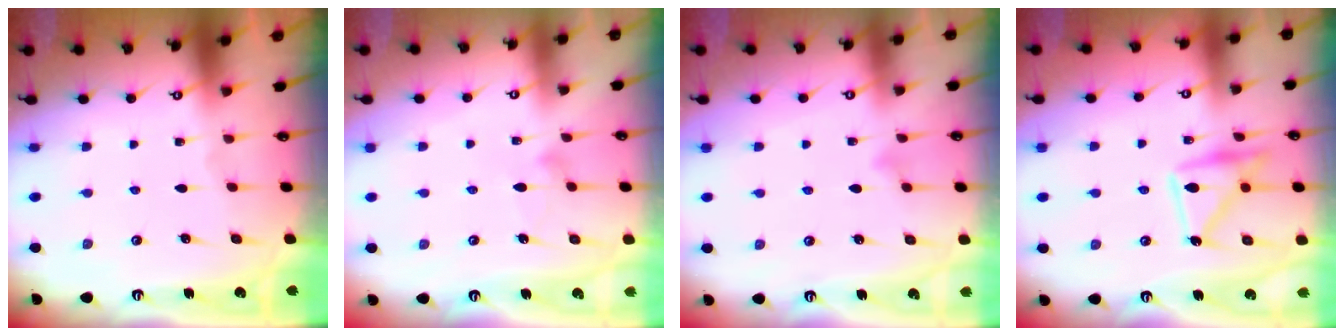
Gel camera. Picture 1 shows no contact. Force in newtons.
{"total": 7.7, "press": 7.7, "slide": 0.4}
{"total": 3.8, "press": 3.8, "slide": 0.4}
{"total": 15.8, "press": 15.8, "slide": 0.9}